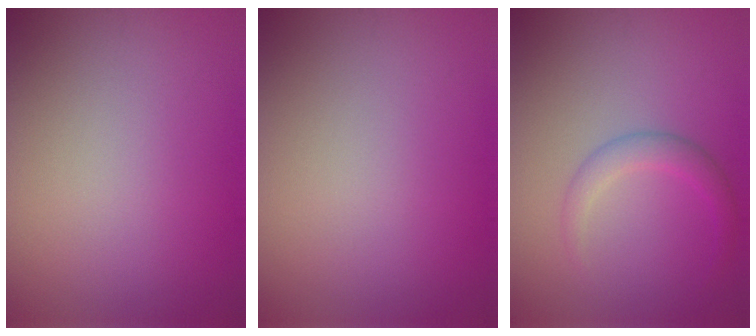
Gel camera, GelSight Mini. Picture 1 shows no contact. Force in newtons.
{"total": 0.0}
{"total": 2.1, "press": 2.1, "slide": 0.1}